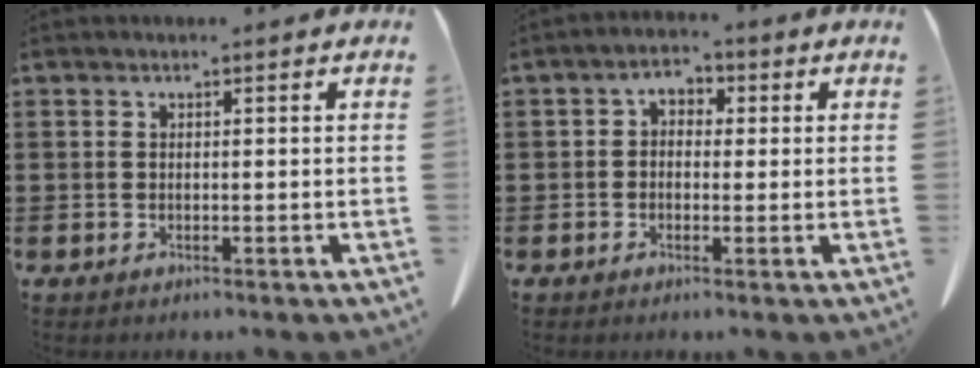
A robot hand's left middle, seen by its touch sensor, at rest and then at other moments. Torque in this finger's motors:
{"motor_torque": [0.12, 0.09, 0.09, 0.02]}